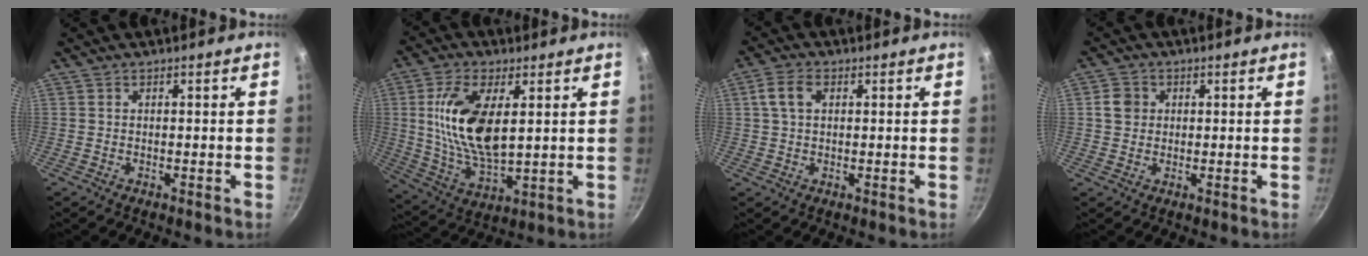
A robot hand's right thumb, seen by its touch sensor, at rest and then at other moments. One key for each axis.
{"total": 15.4, "fx": 3.2, "fy": 7.3, "fz": 13.2, "tx": -0.250, "ty": -0.015, "tz": 0.067}
{"total": 4.7, "fx": 1.2, "fy": 3.0, "fz": 3.4, "tx": -0.061, "ty": 0.009, "tz": 0.020}
{"total": 3.7, "fx": 0.6, "fy": 3.3, "fz": 1.5, "tx": -0.008, "ty": 0.006, "tz": 0.006}